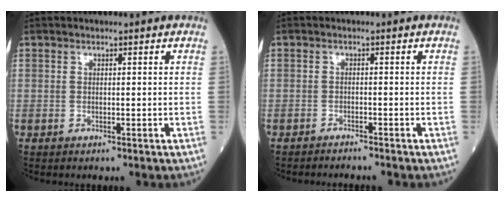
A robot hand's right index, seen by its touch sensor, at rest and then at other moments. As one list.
[{"total": 2.9, "force": [-2.8, -0.1, 0.6], "torque": [-0.009, -0.005, -0.039]}]